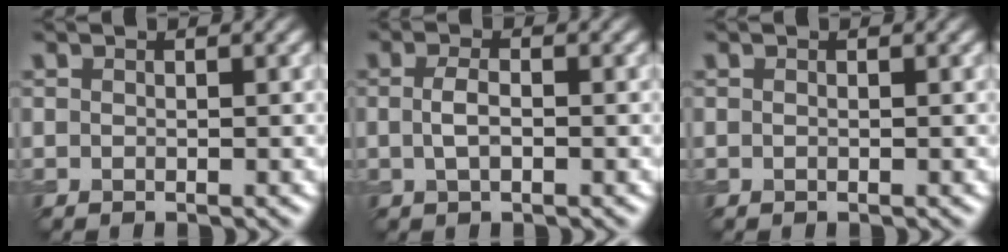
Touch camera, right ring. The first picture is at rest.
{"total": 1.8, "force": [-0.1, 0.8, 1.7], "torque": [-0.036, 0.000, -0.005]}
{"total": 0.0}